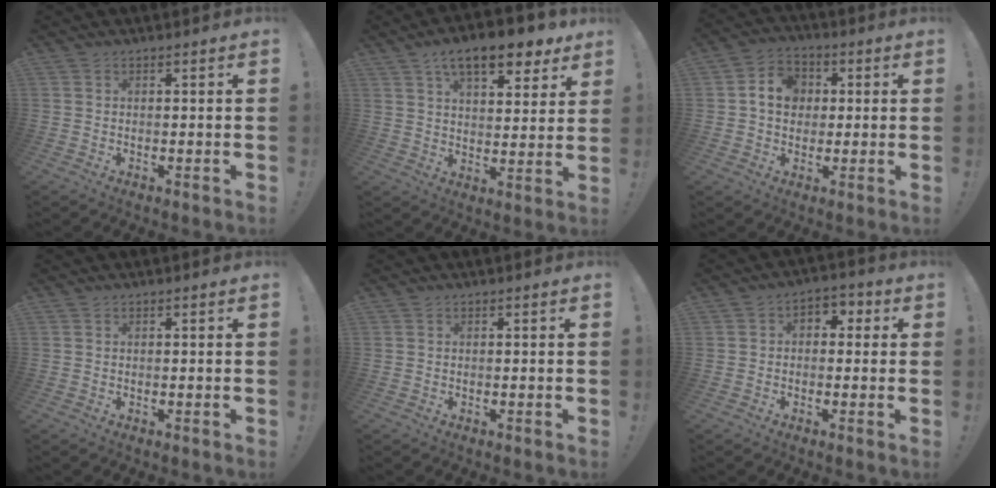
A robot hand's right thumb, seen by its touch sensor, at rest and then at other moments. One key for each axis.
{"total": 13.1, "fx": 8.4, "fy": 5.0, "fz": 8.8, "tx": -0.124, "ty": -0.050, "tz": 0.140}
{"total": 8.9, "fx": 1.3, "fy": 7.7, "fz": 4.3, "tx": -0.066, "ty": 0.012, "tz": 0.030}
{"total": 0.0}
{"total": 0.0}
{"total": 4.3, "fx": -0.9, "fy": 3.4, "fz": 2.4, "tx": -0.032, "ty": 0.019, "tz": -0.015}